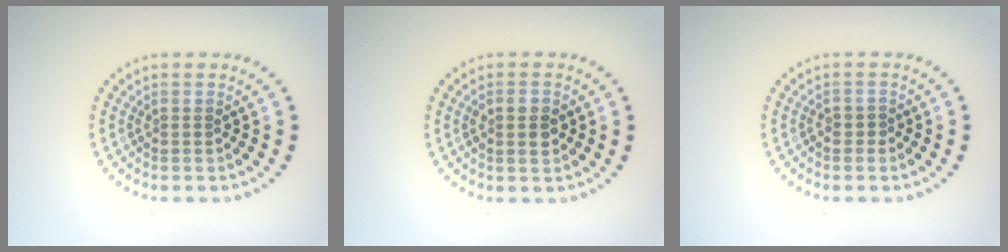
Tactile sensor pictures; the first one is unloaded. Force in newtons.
{"total": 2.0, "press": 2.0, "slide": 0.3}
{"total": 0.9, "press": 0.7, "slide": 0.5}